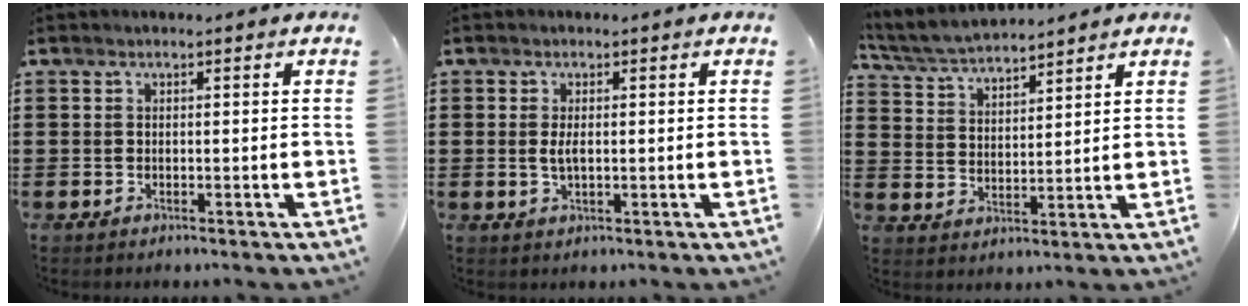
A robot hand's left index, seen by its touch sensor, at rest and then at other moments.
{"total": 2.1, "force": [0.1, 0.7, 1.9], "torque": [-0.053, -0.005, -0.004]}
{"total": 5.0, "force": [4.8, 0.4, 1.1], "torque": [-0.042, -0.020, 0.085]}